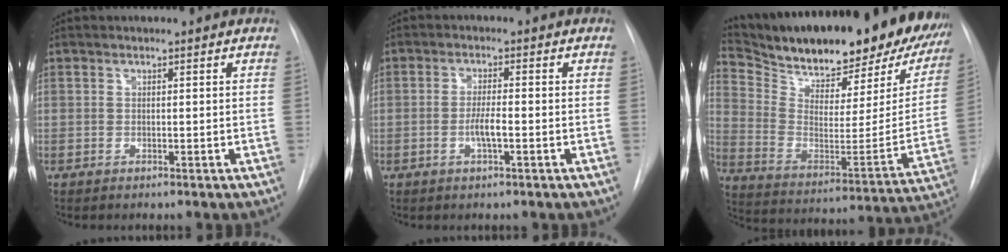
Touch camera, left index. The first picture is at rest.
{"total": 3.0, "force": [-1.0, 0.3, 2.8], "torque": [-0.056, -0.003, -0.019]}
{"total": 33.0, "force": [27.5, 9.7, 15.4], "torque": [-0.273, -0.049, 0.379]}